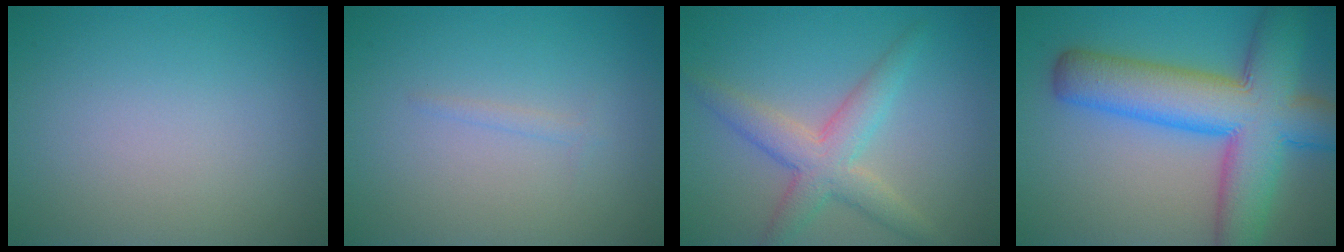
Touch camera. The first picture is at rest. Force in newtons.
{"total": 0.7, "press": 0.7, "slide": 0.1}
{"total": 4.3, "press": 4.3, "slide": 0.1}
{"total": 11.8, "press": 11.7, "slide": 0.6}